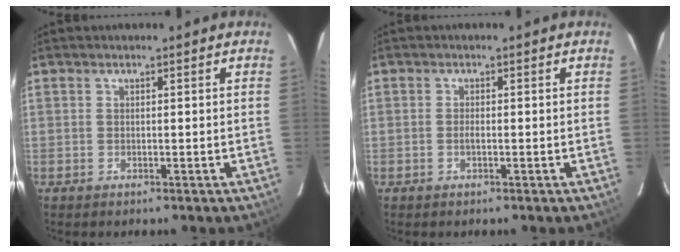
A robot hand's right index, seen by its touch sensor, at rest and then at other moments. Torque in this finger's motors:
{"motor_torque": [0.24, -0.12, 0.13, 0.02]}